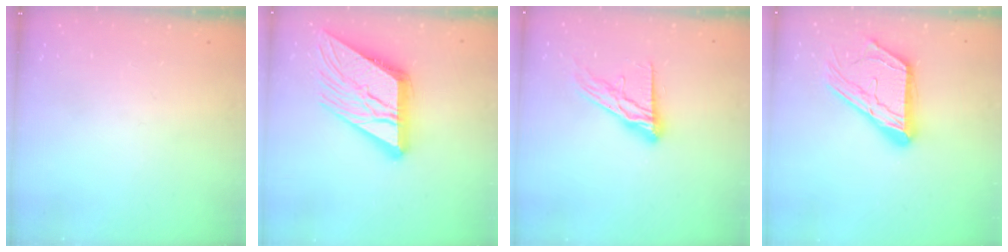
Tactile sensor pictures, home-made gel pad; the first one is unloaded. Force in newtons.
{"total": 18.3, "press": 18.2, "slide": 1.9}
{"total": 13.2, "press": 13.2, "slide": 1.1}
{"total": 16.7, "press": 16.7, "slide": 1.4}